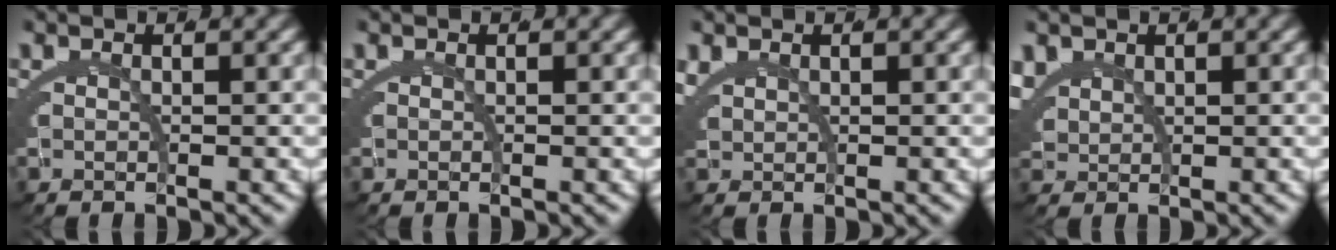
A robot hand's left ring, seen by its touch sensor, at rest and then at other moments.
{"total": 0.0}
{"total": 1.5, "force": [1.1, 1.0, 0.4], "torque": [-0.015, 0.000, 0.025]}
{"total": 3.5, "force": [2.1, 2.6, 1.0], "torque": [-0.037, -0.004, 0.043]}